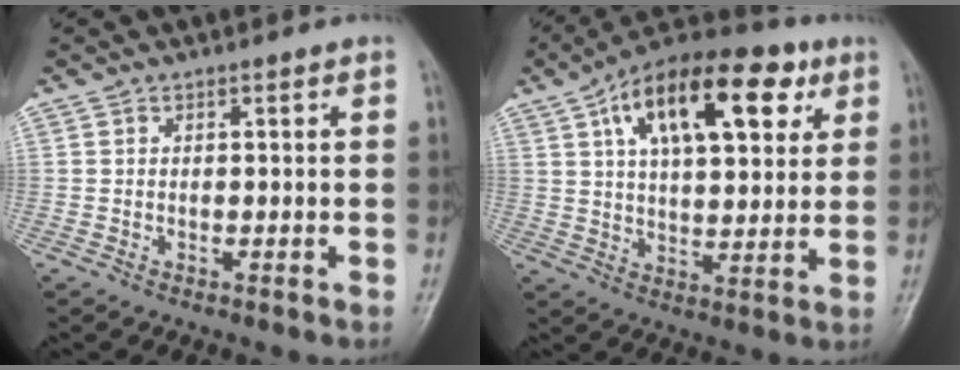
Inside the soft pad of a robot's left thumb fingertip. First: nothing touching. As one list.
[{"total": 20.7, "force": [8.6, 10.0, 16.0], "torque": [-0.224, -0.001, 0.135]}]